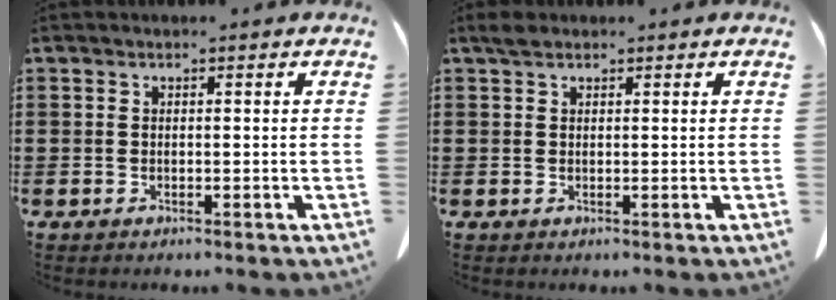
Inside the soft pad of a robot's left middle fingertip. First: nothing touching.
{"total": 1.5, "force": [1.1, 0.8, 0.7], "torque": [-0.017, 0.003, 0.022]}